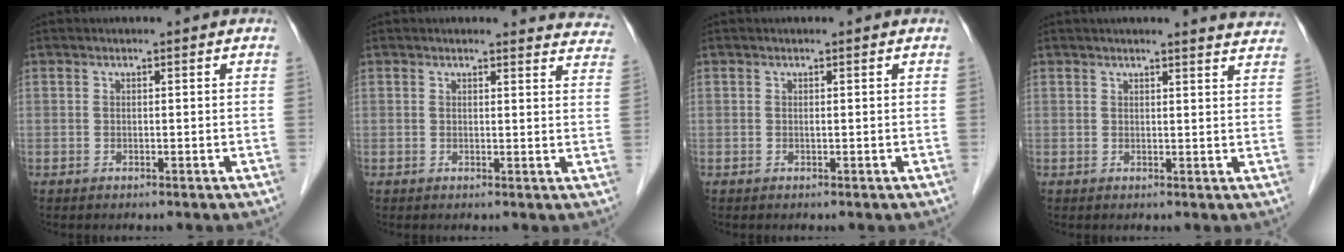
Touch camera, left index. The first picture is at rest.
{"total": 8.5, "force": [8.3, 1.6, 0.5], "torque": [0.034, -0.038, 0.050]}
{"total": 0.0}
{"total": 7.6, "force": [7.3, 0.3, 2.0], "torque": [-0.017, -0.008, 0.061]}